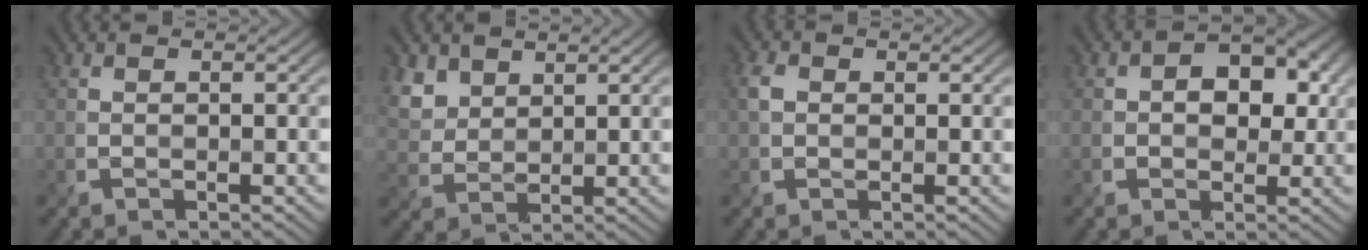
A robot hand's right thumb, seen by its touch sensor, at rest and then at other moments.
{"total": 4.5, "force": [3.1, 2.7, 1.8], "torque": [-0.059, -0.001, 0.072]}
{"total": 2.1, "force": [0.3, 1.7, 1.2], "torque": [-0.033, 0.002, 0.005]}
{"total": 5.7, "force": [0.9, 4.2, 3.6], "torque": [-0.052, 0.001, 0.005]}